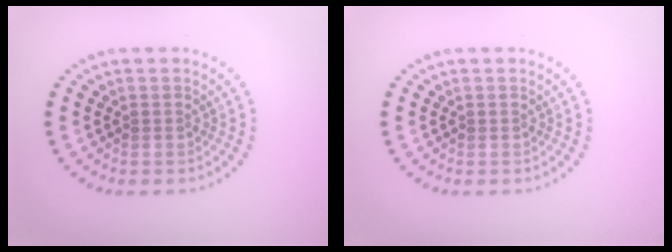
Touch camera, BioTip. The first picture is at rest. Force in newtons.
{"total": 0.0}